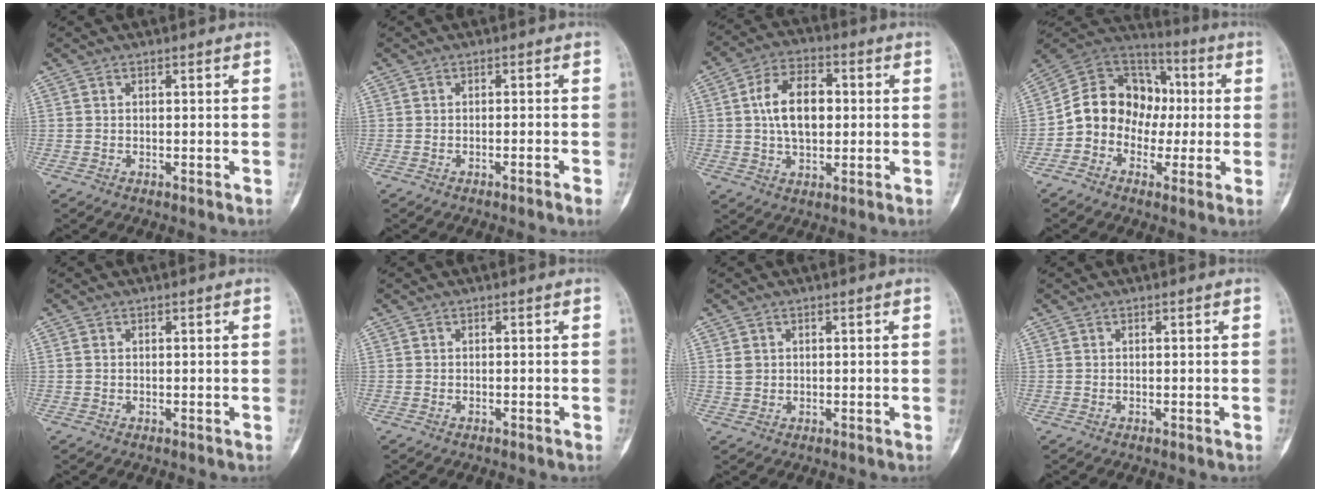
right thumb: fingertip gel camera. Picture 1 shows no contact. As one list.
[{"total": 1.5, "force": [-1.0, -0.1, 1.1], "torque": [-0.026, 0.006, -0.014]}, {"total": 11.4, "force": [1.1, 7.0, 9.0], "torque": [-0.143, 0.013, 0.018]}, {"total": 14.7, "force": [-1.6, 12.4, 7.7], "torque": [-0.092, 0.047, -0.039]}, {"total": 0.6, "force": [0.1, 0.4, 0.4], "torque": [-0.009, 0.002, 0.002]}, {"total": 0.0}, {"total": 1.9, "force": [0.5, 1.6, 0.8], "torque": [-0.012, 0.001, 0.014]}, {"total": 0.0}]